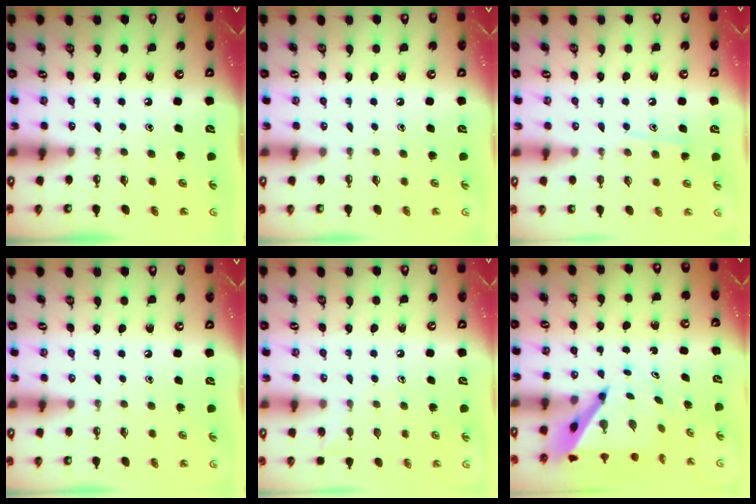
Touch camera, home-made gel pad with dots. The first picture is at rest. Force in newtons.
{"total": 0.0}
{"total": 7.4, "press": 7.3, "slide": 0.6}
{"total": 0.0}
{"total": 7.1, "press": 7.0, "slide": 0.8}
{"total": 6.8, "press": 6.8, "slide": 0.5}